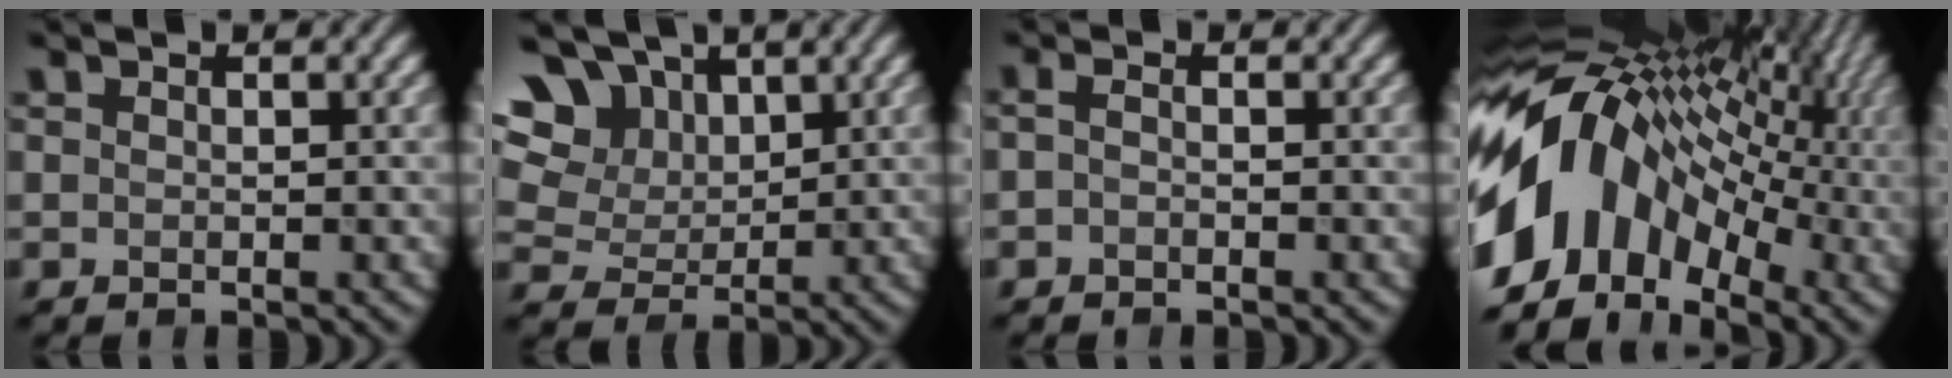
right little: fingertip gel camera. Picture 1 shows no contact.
{"total": 14.8, "force": [7.3, 10.5, 7.4], "torque": [-0.174, 0.041, 0.126]}
{"total": 0.9, "force": [-0.5, 0.3, 0.7], "torque": [-0.018, -0.003, -0.011]}
{"total": 15.3, "force": [-1.4, 10.6, 10.9], "torque": [-0.227, 0.020, -0.033]}